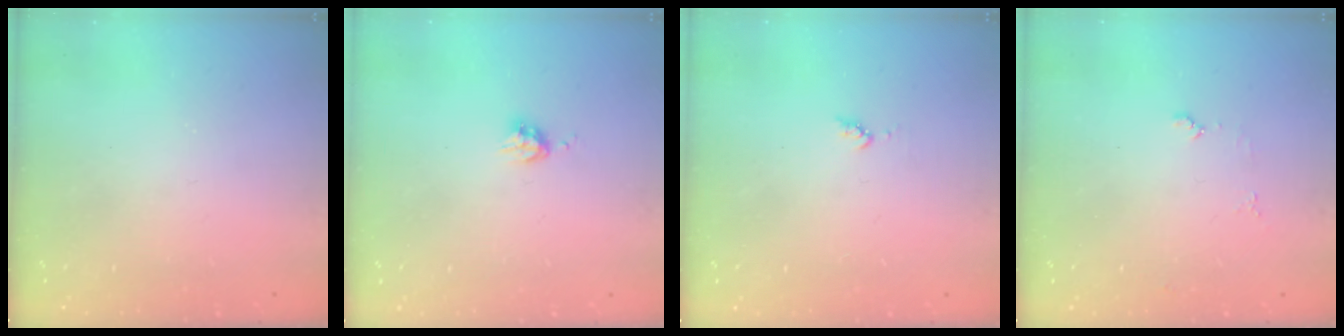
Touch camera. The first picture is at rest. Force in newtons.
{"total": 4.0, "press": 3.9, "slide": 0.6}
{"total": 4.4, "press": 4.3, "slide": 0.4}
{"total": 4.2, "press": 4.2, "slide": 0.5}